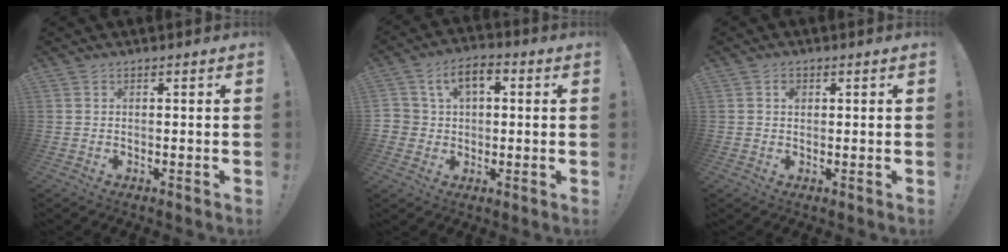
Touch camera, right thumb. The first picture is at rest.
{"total": 8.2, "force": [2.5, 6.1, 4.8], "torque": [-0.085, 0.006, 0.051]}
{"total": 1.8, "force": [0.5, 1.5, 0.9], "torque": [-0.010, 0.002, 0.006]}